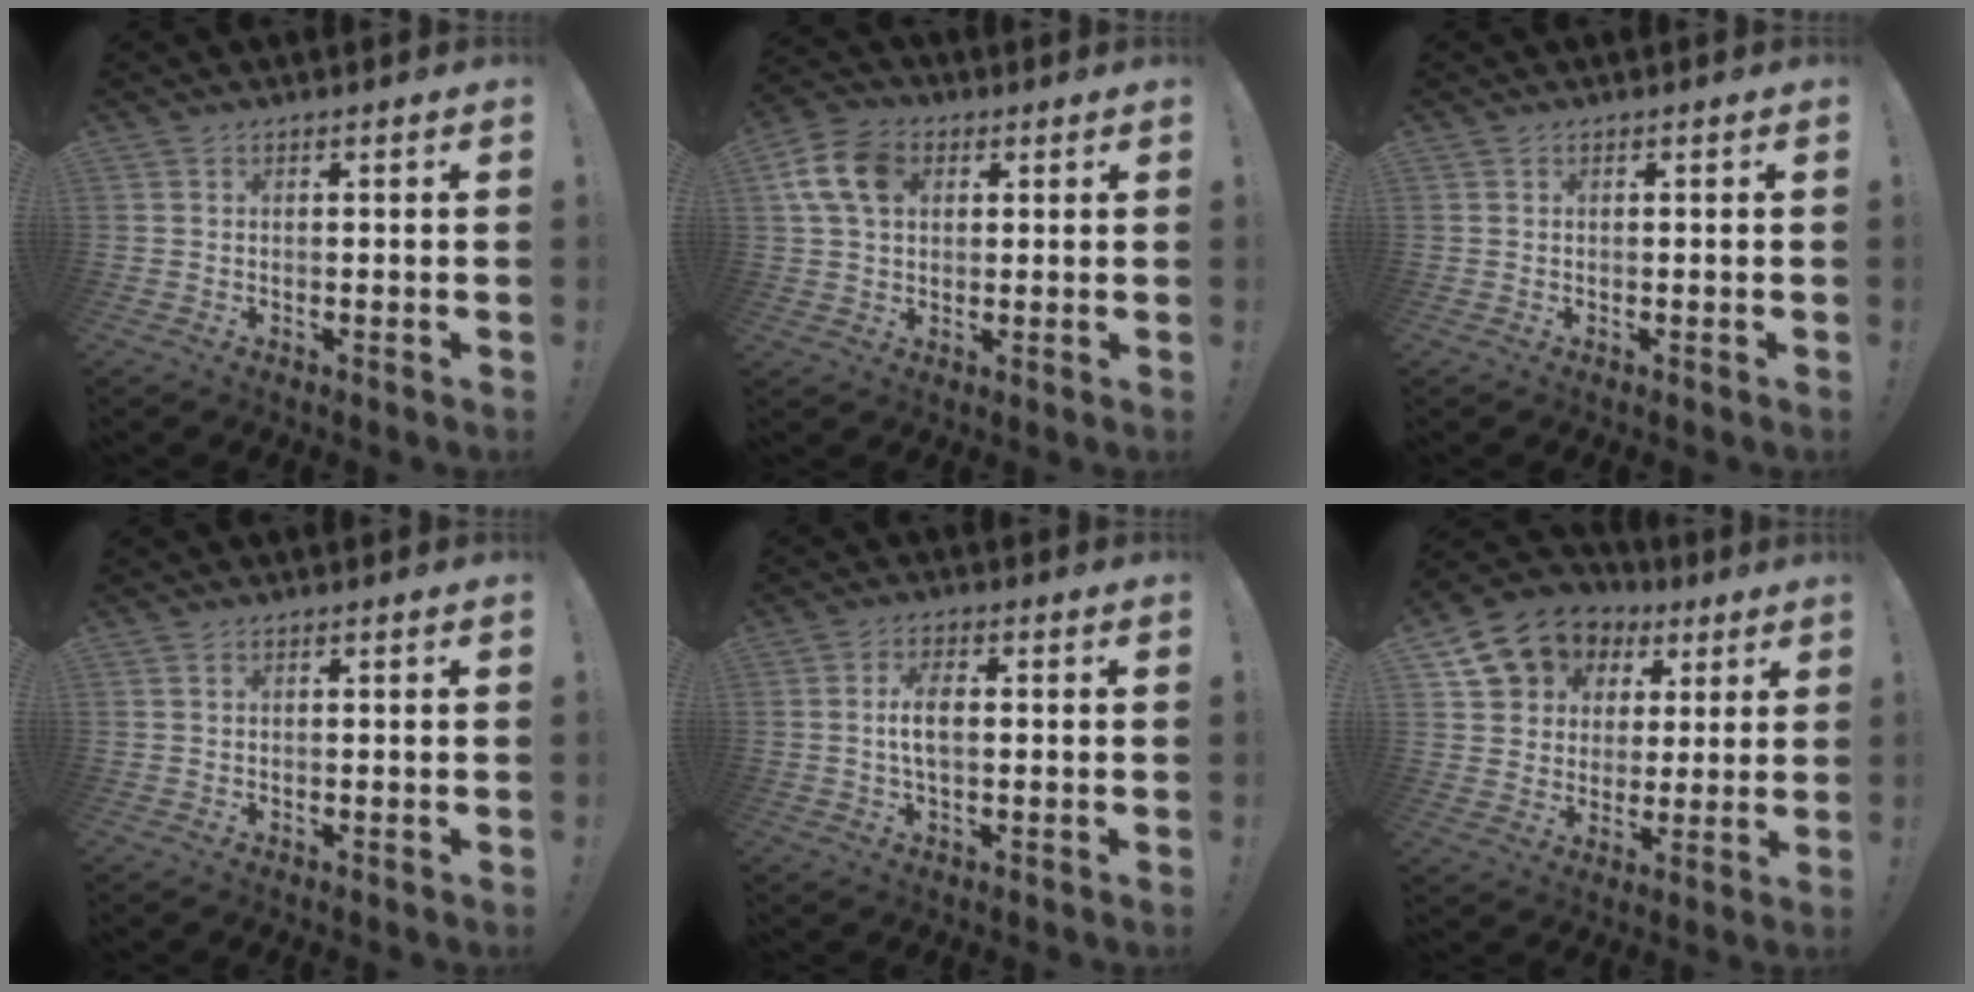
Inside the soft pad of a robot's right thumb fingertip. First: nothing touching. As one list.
[{"total": 11.6, "force": [3.5, 8.2, 7.3], "torque": [-0.141, 0.010, 0.070]}, {"total": 0.0}, {"total": 0.0}, {"total": 6.0, "force": [0.0, 2.6, 5.4], "torque": [-0.092, 0.003, -0.002]}, {"total": 12.2, "force": [6.5, 9.7, 3.5], "torque": [-0.055, -0.044, 0.135]}]